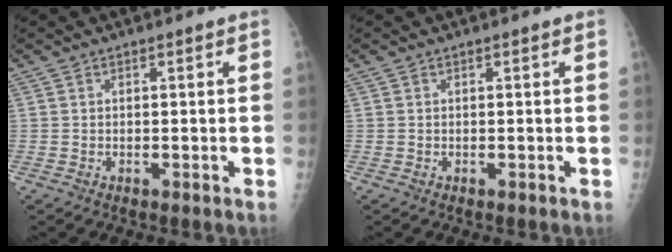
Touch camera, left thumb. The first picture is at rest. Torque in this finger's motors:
{"motor_torque": [0.00, 0.00, -0.01, -0.01, 0.00]}